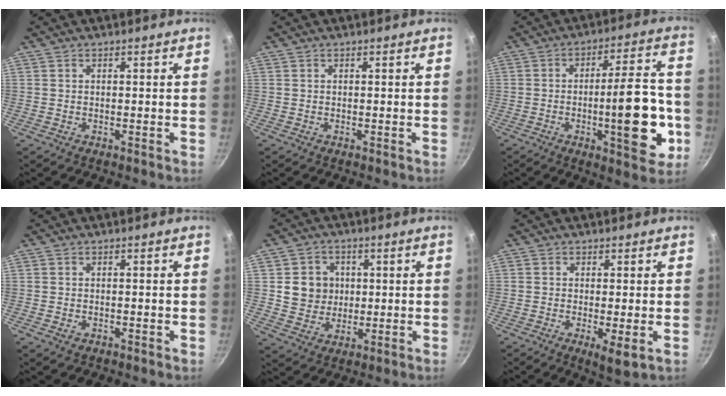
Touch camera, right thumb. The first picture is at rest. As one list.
[{"total": 0.0}, {"total": 17.6, "force": [-4.4, 5.5, 16.1], "torque": [-0.198, 0.029, -0.060]}, {"total": 1.2, "force": [-0.5, 0.8, 0.7], "torque": [-0.012, 0.000, -0.008]}, {"total": 7.6, "force": [0.9, 7.1, 2.5], "torque": [-0.007, 0.003, 0.018]}, {"total": 2.1, "force": [-0.4, 0.4, 2.1], "torque": [-0.037, -0.011, -0.005]}]